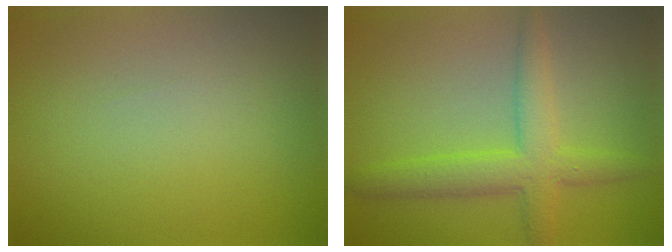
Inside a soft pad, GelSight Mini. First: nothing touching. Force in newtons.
{"total": 4.5, "press": 4.5, "slide": 0.1}